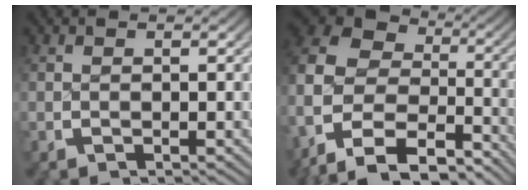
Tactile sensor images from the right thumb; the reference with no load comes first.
{"total": 16.2, "force": [-5.1, 11.9, 9.7], "torque": [-0.223, -0.060, -0.067]}